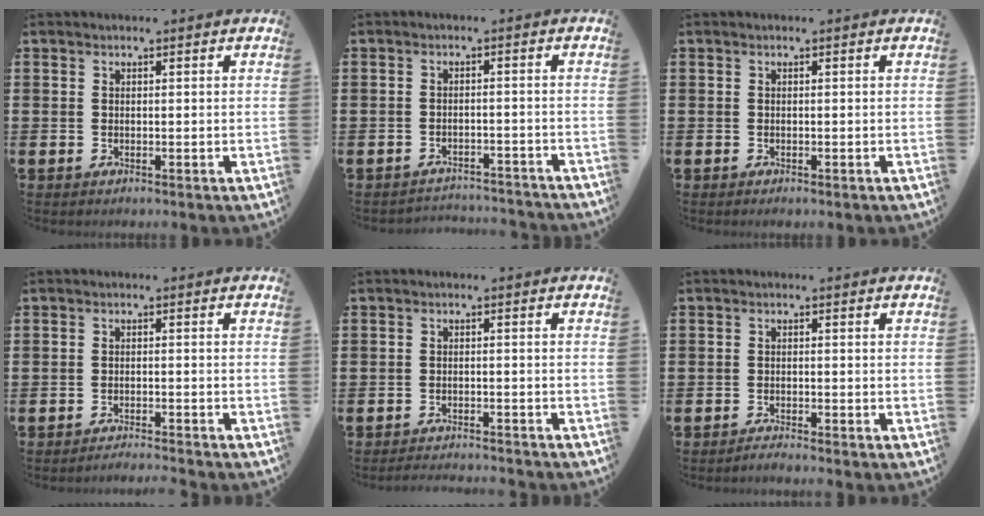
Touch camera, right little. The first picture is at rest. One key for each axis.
{"total": 2.1, "fx": -2.1, "fy": 0.0, "fz": -0.2, "tx": -0.003, "ty": 0.004, "tz": -0.046}
{"total": 0.0}
{"total": 1.4, "fx": -1.4, "fy": -0.3, "fz": 0.1, "tx": -0.002, "ty": 0.003, "tz": -0.028}
{"total": 1.6, "fx": -1.6, "fy": -0.2, "fz": 0.1, "tx": -0.003, "ty": 0.004, "tz": -0.033}
{"total": 1.1, "fx": -1.0, "fy": -0.1, "fz": 0.3, "tx": -0.007, "ty": -0.002, "tz": -0.020}